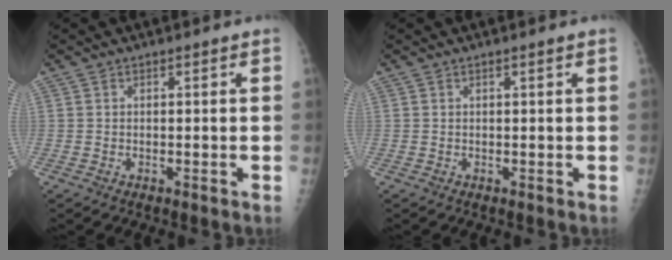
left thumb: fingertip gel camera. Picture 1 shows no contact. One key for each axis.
{"total": 0.7, "fx": 0.3, "fy": -0.1, "fz": 0.6, "tx": -0.013, "ty": 0.000, "tz": 0.006}